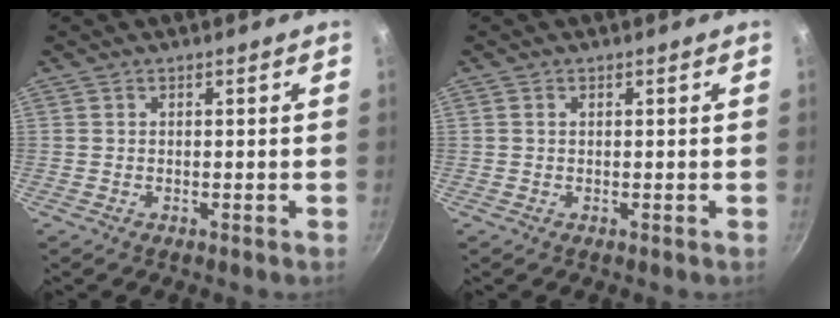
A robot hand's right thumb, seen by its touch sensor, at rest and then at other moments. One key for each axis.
{"total": 0.5, "fx": 0.2, "fy": 0.4, "fz": 0.4, "tx": -0.006, "ty": 0.002, "tz": 0.002}